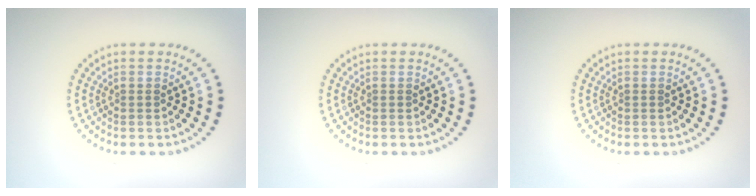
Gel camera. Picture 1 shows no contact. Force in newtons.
{"total": 0.0}
{"total": 0.0}